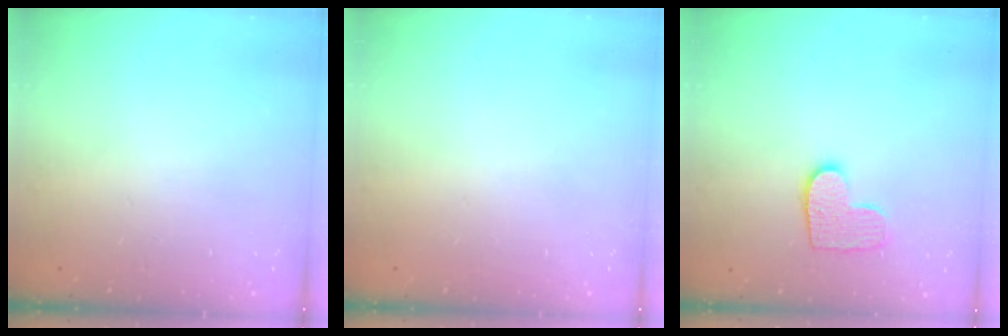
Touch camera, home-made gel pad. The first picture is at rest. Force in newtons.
{"total": 0.0}
{"total": 9.2, "press": 9.2, "slide": 0.3}